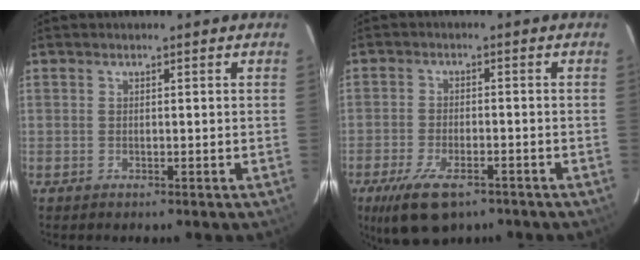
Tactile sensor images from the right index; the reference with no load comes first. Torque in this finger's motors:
{"motor_torque": [0.81, -0.55, 0.19, 0.08]}